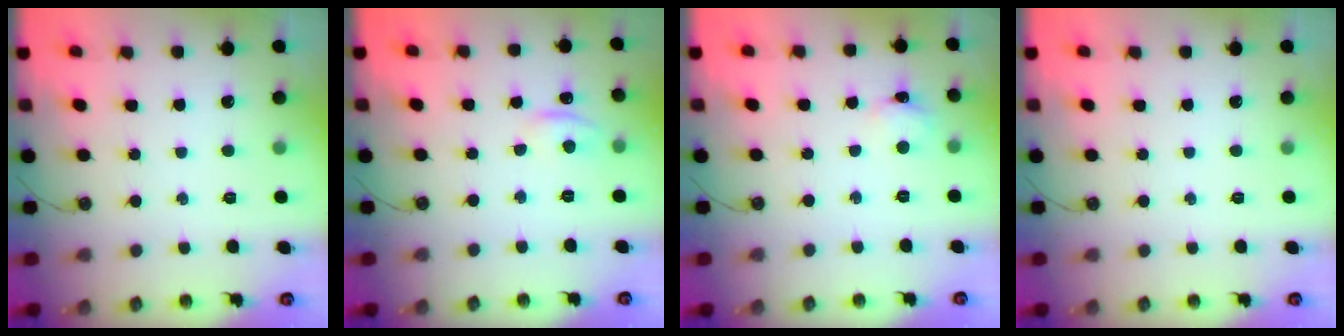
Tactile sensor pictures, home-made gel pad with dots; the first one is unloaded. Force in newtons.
{"total": 3.1, "press": 3.0, "slide": 0.5}
{"total": 3.0, "press": 3.0, "slide": 0.4}
{"total": 0.0}